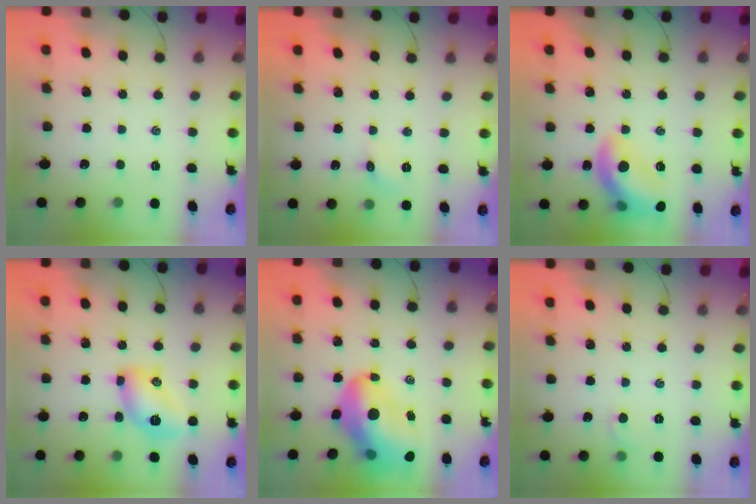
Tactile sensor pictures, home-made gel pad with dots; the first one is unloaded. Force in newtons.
{"total": 4.7, "press": 4.5, "slide": 1.5}
{"total": 13.7, "press": 13.6, "slide": 1.5}
{"total": 10.1, "press": 10.0, "slide": 0.9}
{"total": 16.7, "press": 16.1, "slide": 4.6}
{"total": 2.7, "press": 2.5, "slide": 0.9}